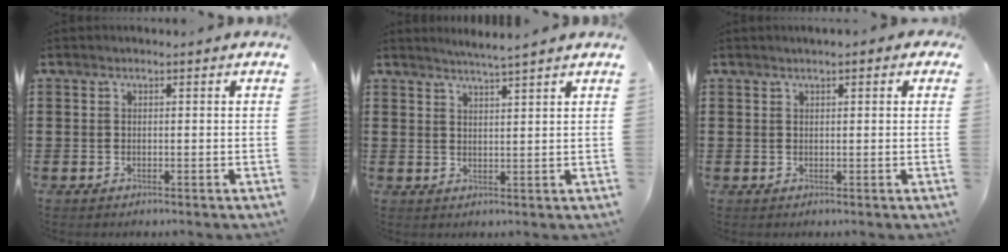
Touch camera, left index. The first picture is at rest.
{"total": 2.7, "force": [2.6, -0.8, 0.4], "torque": [-0.015, -0.010, 0.047]}
{"total": 1.0, "force": [0.4, 0.5, 0.7], "torque": [-0.017, 0.004, 0.005]}